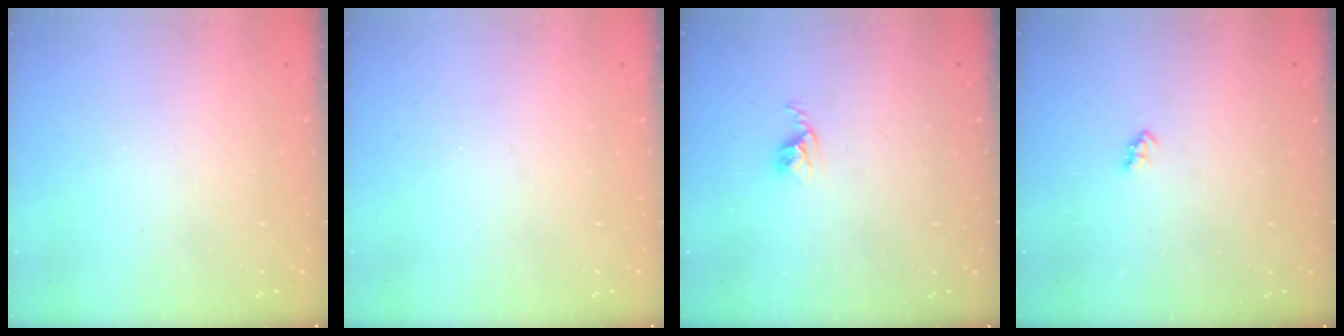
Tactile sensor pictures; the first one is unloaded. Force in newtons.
{"total": 0.0}
{"total": 2.8, "press": 2.7, "slide": 0.4}
{"total": 2.4, "press": 2.4, "slide": 0.4}